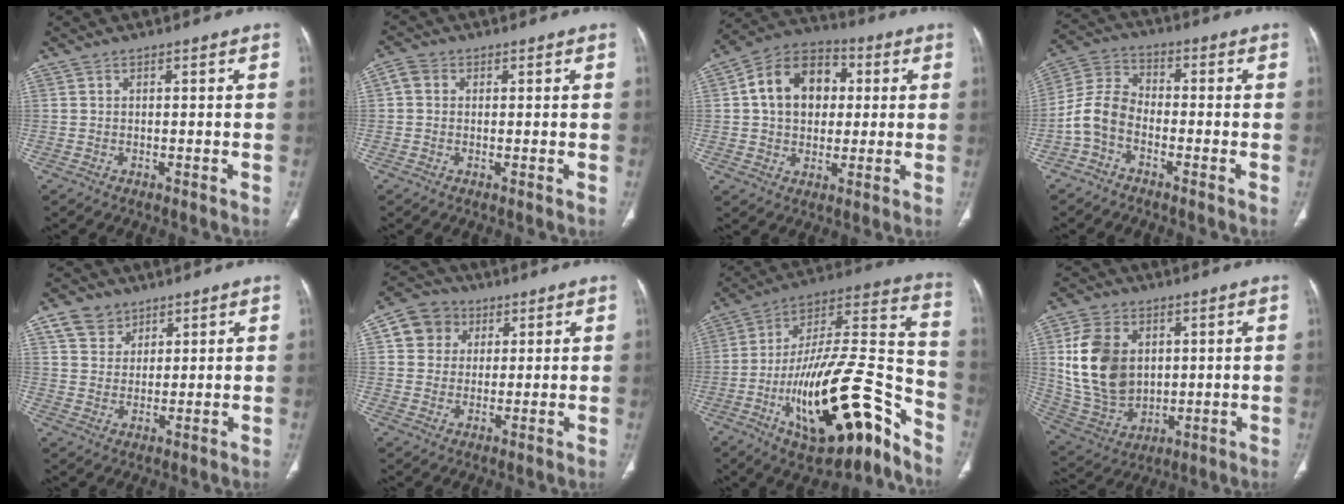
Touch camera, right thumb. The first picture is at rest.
{"total": 2.6, "force": [0.4, 2.2, 1.2], "torque": [-0.019, 0.009, 0.004]}
{"total": 14.6, "force": [2.5, 10.7, 9.5], "torque": [-0.121, 0.015, 0.032]}
{"total": 7.3, "force": [-3.1, 4.6, 4.7], "torque": [-0.092, 0.032, -0.077]}
{"total": 6.2, "force": [3.8, 4.6, 1.7], "torque": [-0.010, -0.015, 0.072]}
{"total": 8.0, "force": [2.6, 7.2, 2.2], "torque": [-0.015, 0.000, 0.041]}
{"total": 26.1, "force": [-14.0, 9.1, 20.1], "torque": [-0.292, 0.098, -0.227]}
{"total": 16.6, "force": [3.4, 12.0, 10.9], "torque": [-0.182, -0.012, 0.082]}